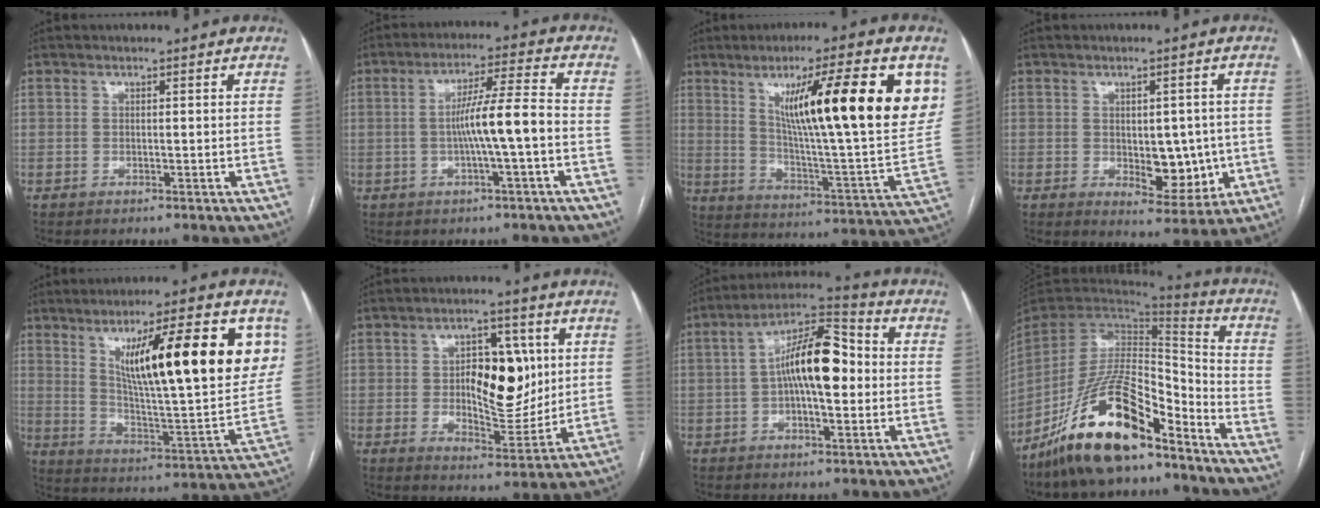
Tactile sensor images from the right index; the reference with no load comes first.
{"total": 8.1, "force": [-1.4, -0.4, 7.9], "torque": [-0.138, 0.015, -0.023]}
{"total": 24.5, "force": [9.2, 2.1, 22.6], "torque": [-0.322, -0.004, 0.135]}
{"total": 8.0, "force": [-0.8, 4.4, 6.6], "torque": [-0.072, 0.003, 0.002]}
{"total": 23.0, "force": [8.4, 3.3, 21.1], "torque": [-0.311, 0.002, 0.129]}
{"total": 12.0, "force": [1.7, 5.4, 10.6], "torque": [-0.158, 0.012, 0.036]}
{"total": 12.5, "force": [0.2, 4.0, 11.8], "torque": [-0.212, 0.033, -0.003]}
{"total": 19.5, "force": [-13.6, 5.2, 13.0], "torque": [-0.269, -0.008, -0.249]}